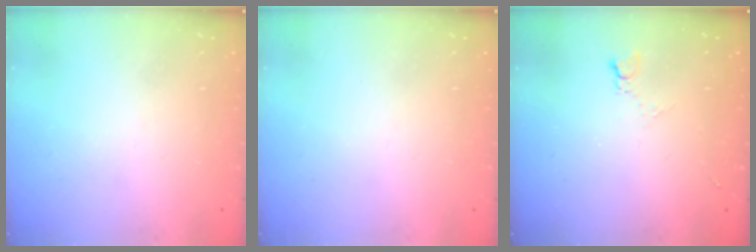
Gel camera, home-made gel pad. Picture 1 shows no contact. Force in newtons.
{"total": 0.0}
{"total": 2.5, "press": 2.5, "slide": 0.4}